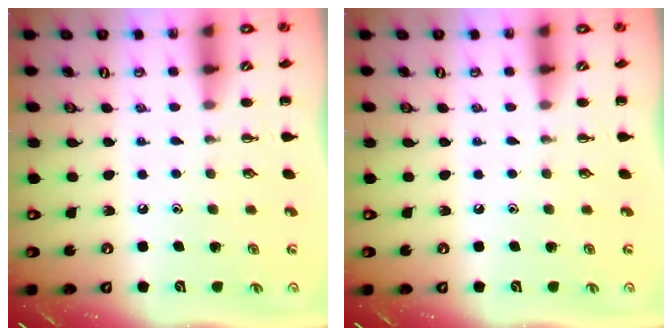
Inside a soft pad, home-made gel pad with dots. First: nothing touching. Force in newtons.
{"total": 0.0}